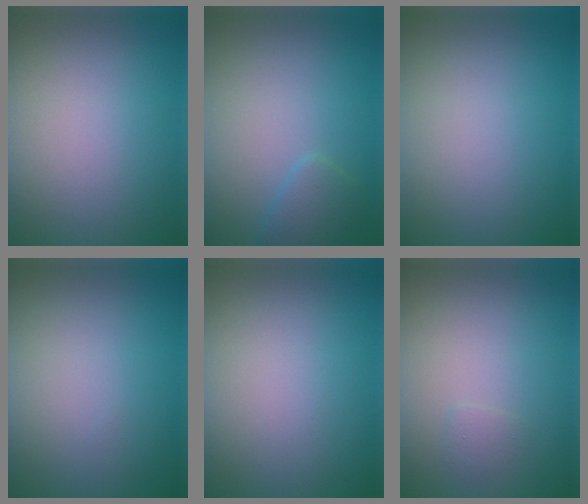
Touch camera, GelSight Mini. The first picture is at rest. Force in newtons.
{"total": 1.7, "press": 1.7, "slide": 0.1}
{"total": 0.0}
{"total": 0.0}
{"total": 0.0}
{"total": 0.7, "press": 0.7, "slide": 0.1}